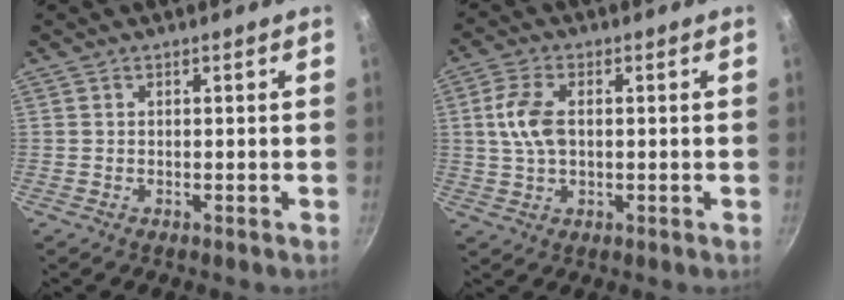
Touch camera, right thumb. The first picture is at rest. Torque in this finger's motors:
{"motor_torque": [-0.45, 0.65, 0.38, 0.89, 0.02]}